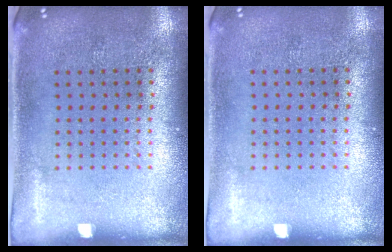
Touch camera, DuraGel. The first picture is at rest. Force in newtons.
{"total": 0.0}